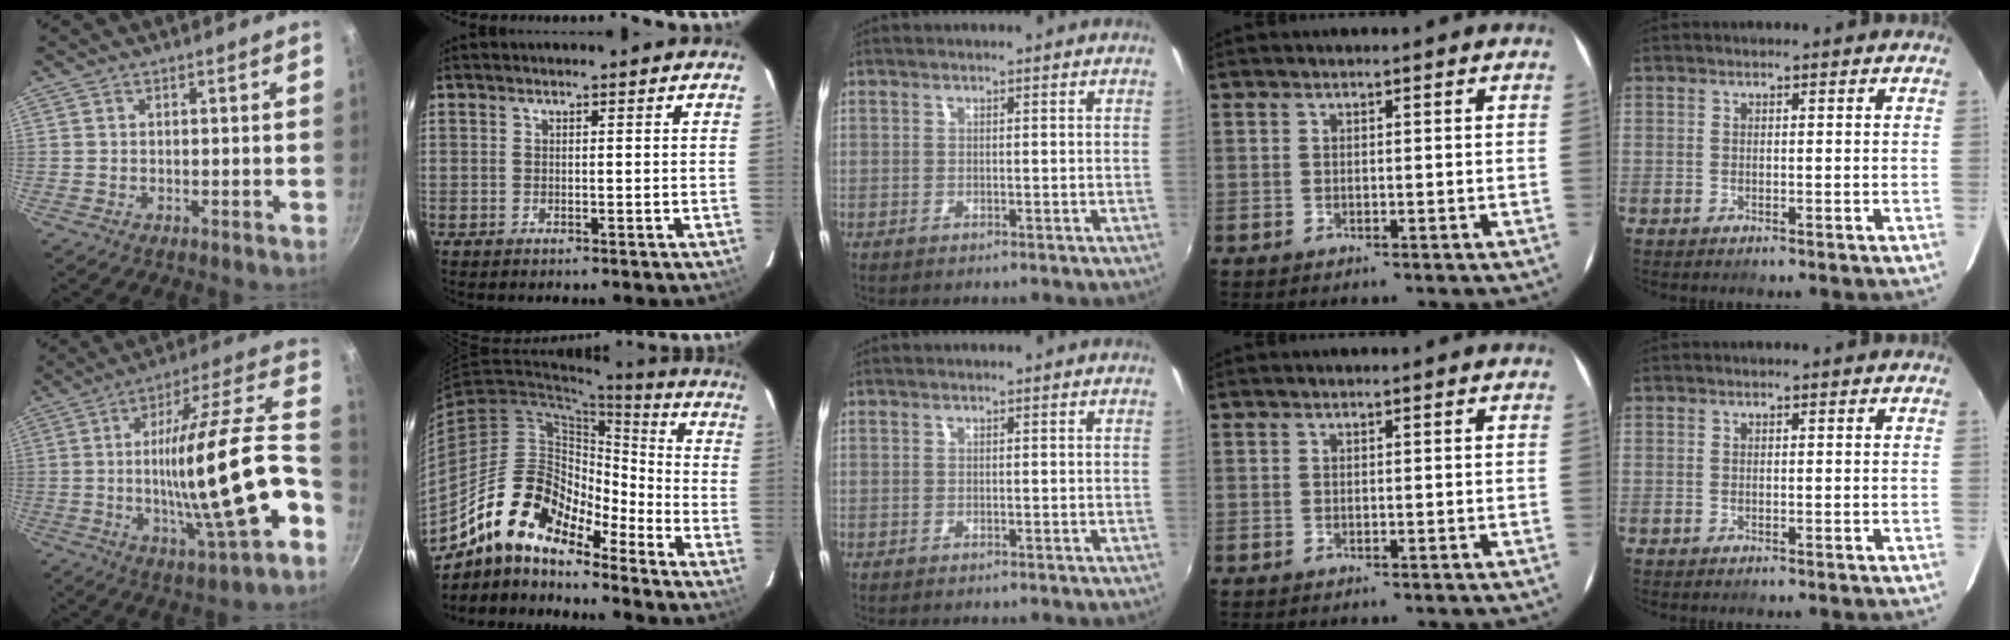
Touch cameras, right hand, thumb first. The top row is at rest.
{"thumb": {"total": 23.7, "force": [-5.2, 4.3, 22.7], "torque": [-0.326, 0.036, -0.084]}, "index": {"total": 16.1, "force": [-12.4, 5.8, 8.5], "torque": [-0.152, 0.004, -0.237]}}